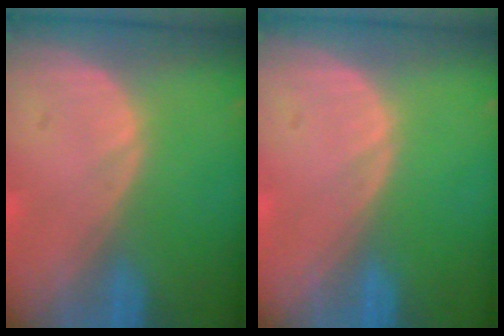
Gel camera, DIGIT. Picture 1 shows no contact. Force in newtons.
{"total": 0.0}